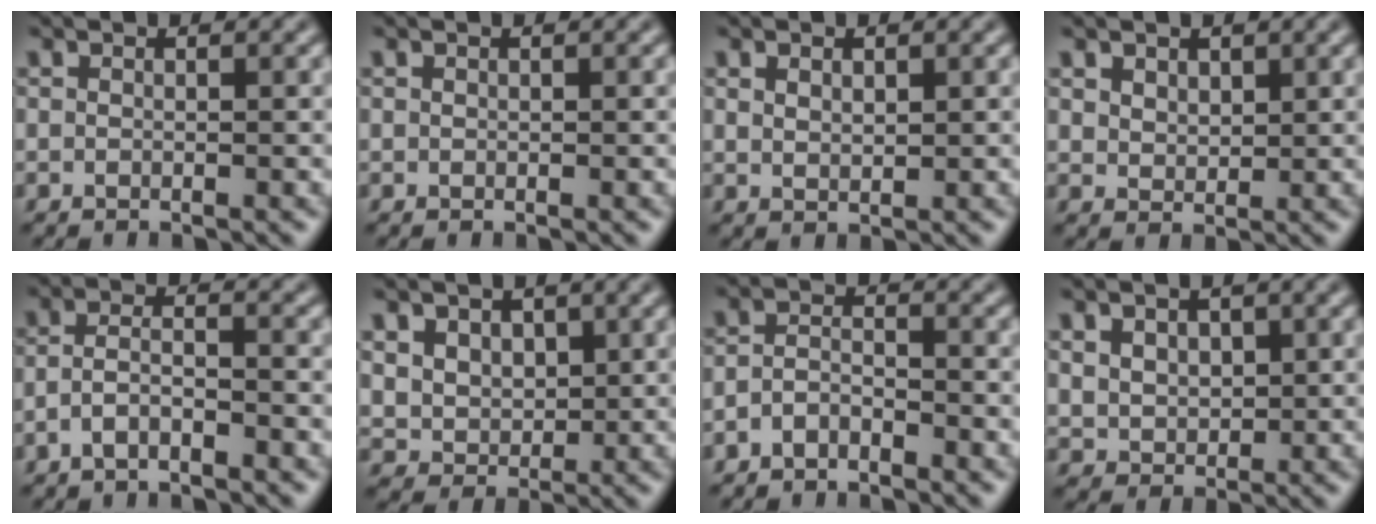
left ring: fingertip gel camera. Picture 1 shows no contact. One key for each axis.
{"total": 0.0}
{"total": 1.3, "fx": 0.7, "fy": 0.7, "fz": 0.8, "tx": -0.015, "ty": -0.002, "tz": 0.016}
{"total": 2.0, "fx": 1.3, "fy": 1.4, "fz": 0.7, "tx": -0.020, "ty": -0.003, "tz": 0.024}
{"total": 2.8, "fx": -1.7, "fy": 0.8, "fz": 2.0, "tx": -0.043, "ty": 0.009, "tz": -0.040}
{"total": 4.8, "fx": 1.9, "fy": 3.8, "fz": 2.2, "tx": -0.056, "ty": 0.003, "tz": 0.039}
{"total": 2.0, "fx": -1.4, "fy": 0.9, "fz": 1.1, "tx": -0.023, "ty": 0.006, "tz": -0.033}
{"total": 3.3, "fx": 1.0, "fy": 2.4, "fz": 2.0, "tx": -0.038, "ty": 0.004, "tz": 0.013}